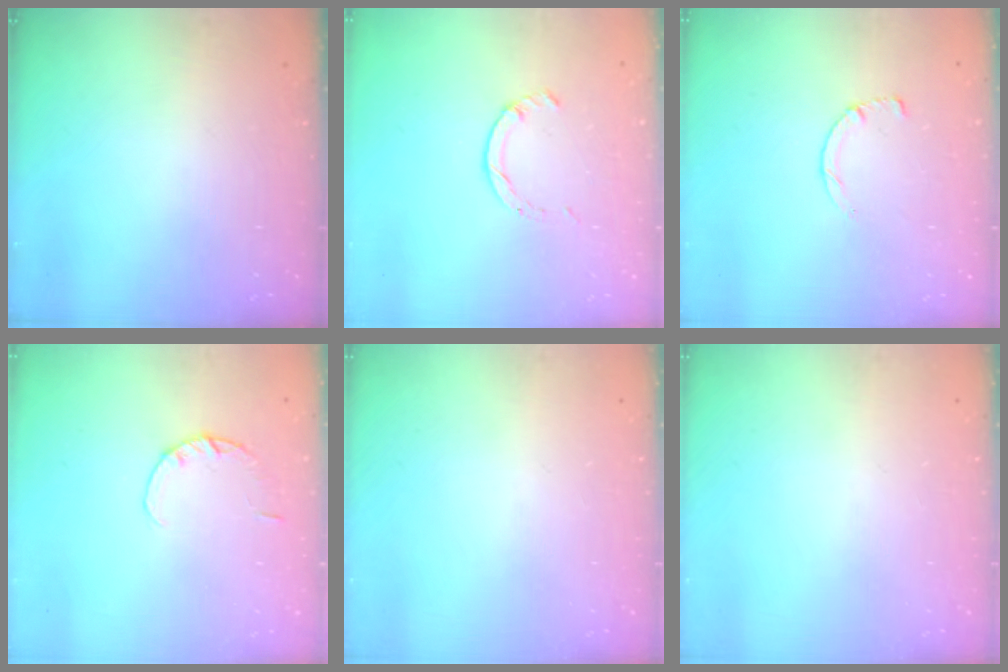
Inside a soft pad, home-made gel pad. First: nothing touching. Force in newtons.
{"total": 1.7, "press": 1.7, "slide": 0.2}
{"total": 2.5, "press": 2.5, "slide": 0.3}
{"total": 1.8, "press": 1.8, "slide": 0.3}
{"total": 0.0}
{"total": 0.0}